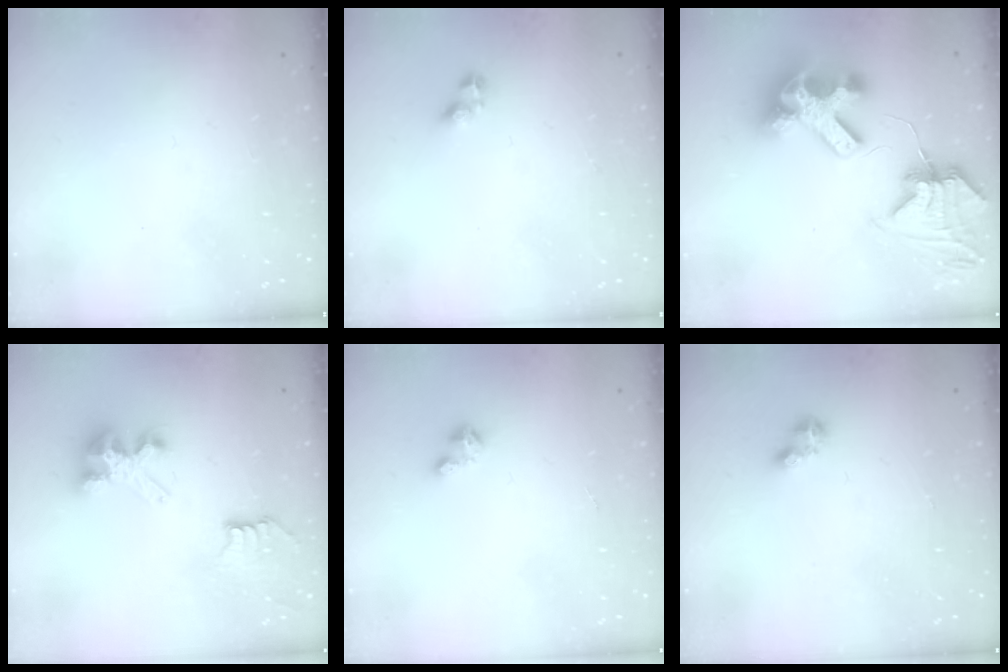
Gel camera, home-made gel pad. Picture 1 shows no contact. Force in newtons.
{"total": 2.9, "press": 2.9, "slide": 0.4}
{"total": 12.4, "press": 12.3, "slide": 1.6}
{"total": 6.6, "press": 6.6, "slide": 0.1}
{"total": 2.1, "press": 2.0, "slide": 0.5}
{"total": 2.8, "press": 2.8, "slide": 0.4}